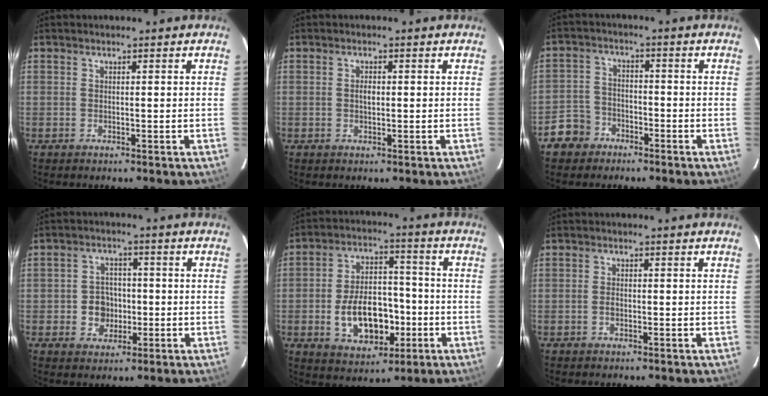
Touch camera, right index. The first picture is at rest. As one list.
[{"total": 1.4, "force": [0.0, 0.7, 1.2], "torque": [-0.020, 0.003, -0.001]}, {"total": 6.3, "force": [-4.1, 4.7, 0.8], "torque": [-0.034, 0.021, -0.073]}, {"total": 5.8, "force": [-1.4, 5.4, 1.9], "torque": [-0.048, 0.013, -0.015]}, {"total": 14.2, "force": [-4.1, 8.8, 10.4], "torque": [-0.203, 0.017, -0.048]}, {"total": 1.4, "force": [-0.5, 1.0, 0.8], "torque": [-0.019, 0.000, -0.010]}]